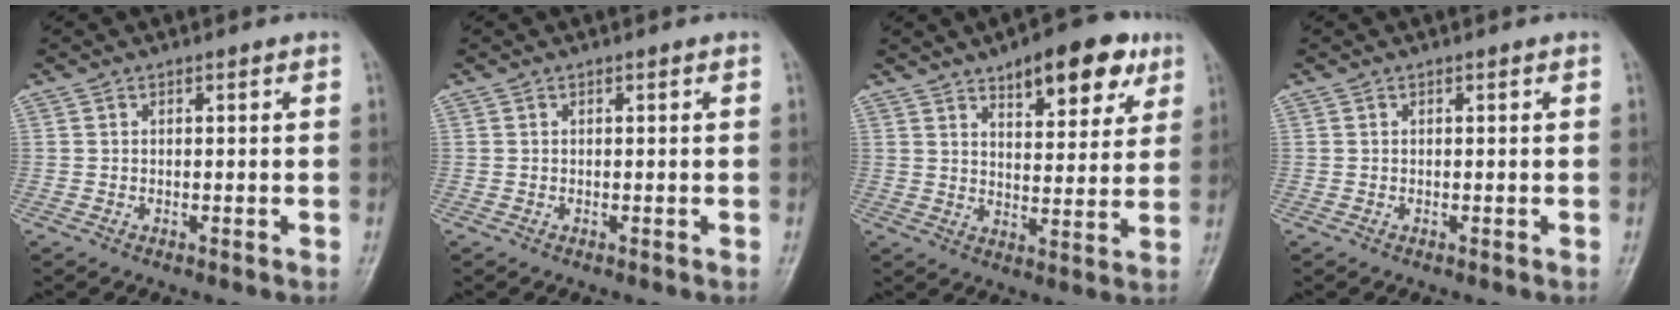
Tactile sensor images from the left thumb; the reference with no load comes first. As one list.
[{"total": 0.0}, {"total": 13.1, "force": [7.7, 5.5, 9.0], "torque": [-0.086, -0.030, 0.107]}, {"total": 0.0}]